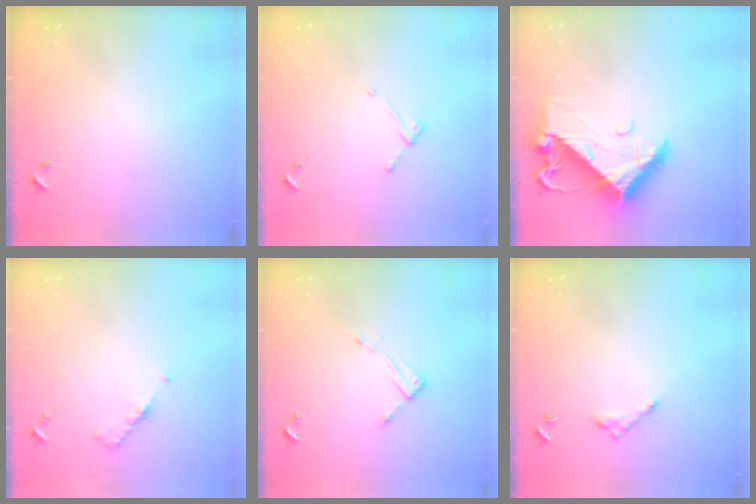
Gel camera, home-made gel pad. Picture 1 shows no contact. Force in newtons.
{"total": 3.5, "press": 3.4, "slide": 0.5}
{"total": 13.2, "press": 13.2, "slide": 1.4}
{"total": 5.3, "press": 5.2, "slide": 0.7}
{"total": 3.8, "press": 3.8, "slide": 0.3}
{"total": 6.2, "press": 6.2, "slide": 0.4}